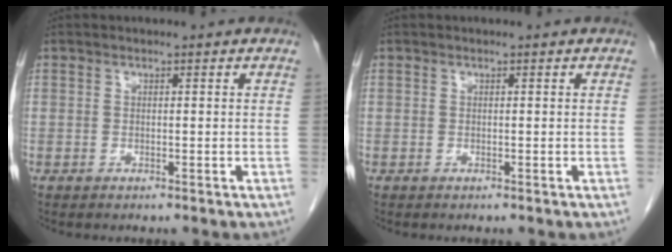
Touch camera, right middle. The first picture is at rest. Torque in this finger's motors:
{"motor_torque": [-0.02, -0.02, 0.00, 0.00]}